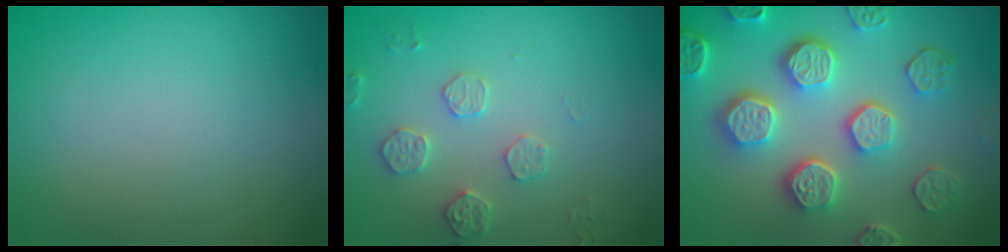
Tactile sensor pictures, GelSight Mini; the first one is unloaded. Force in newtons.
{"total": 2.5, "press": 2.5, "slide": 0.5}
{"total": 7.3, "press": 6.1, "slide": 4.0}